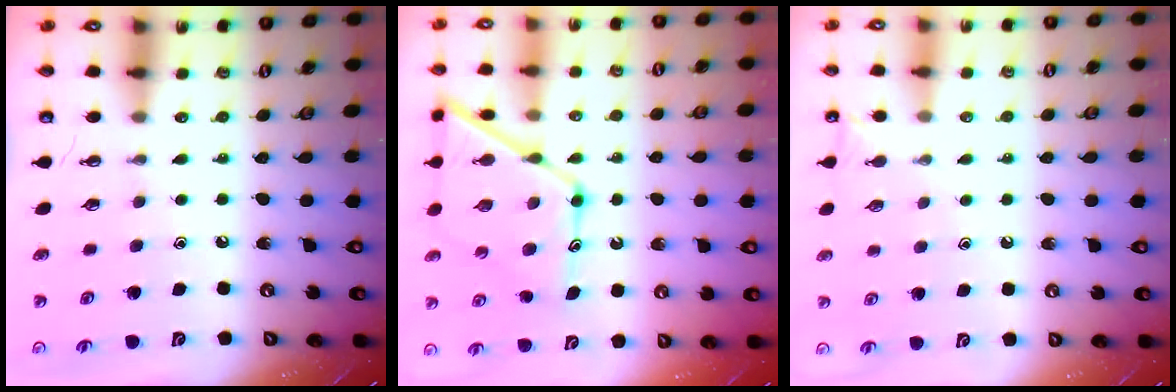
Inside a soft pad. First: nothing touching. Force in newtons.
{"total": 16.4, "press": 16.4, "slide": 1.6}
{"total": 3.1, "press": 3.1, "slide": 0.4}